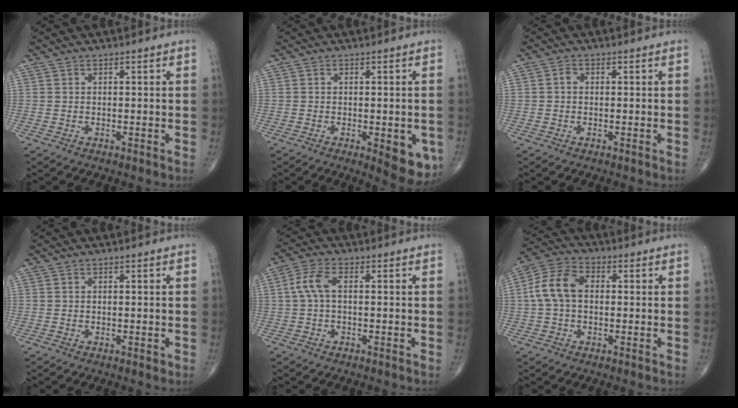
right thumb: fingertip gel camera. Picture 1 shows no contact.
{"total": 8.1, "force": [-2.5, 3.1, 7.1], "torque": [-0.065, -0.011, -0.025]}
{"total": 1.2, "force": [-0.1, 1.0, 0.7], "torque": [-0.007, 0.003, -0.006]}
{"total": 0.6, "force": [-0.1, 0.3, 0.5], "torque": [-0.002, -0.001, -0.003]}
{"total": 4.6, "force": [0.3, 2.0, 4.1], "torque": [-0.102, 0.013, 0.002]}
{"total": 8.7, "force": [0.4, 5.7, 6.6], "torque": [-0.136, 0.029, 0.001]}